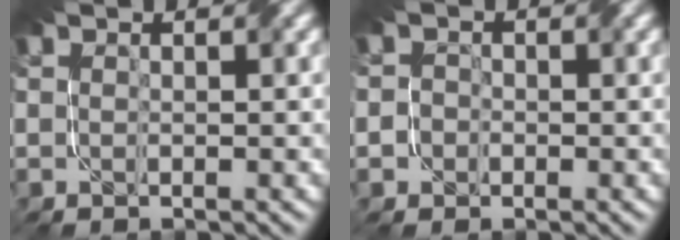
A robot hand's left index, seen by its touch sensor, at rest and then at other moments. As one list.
[{"total": 2.0, "force": [-0.6, 1.8, 0.7], "torque": [0.010, 0.013, -0.033]}]